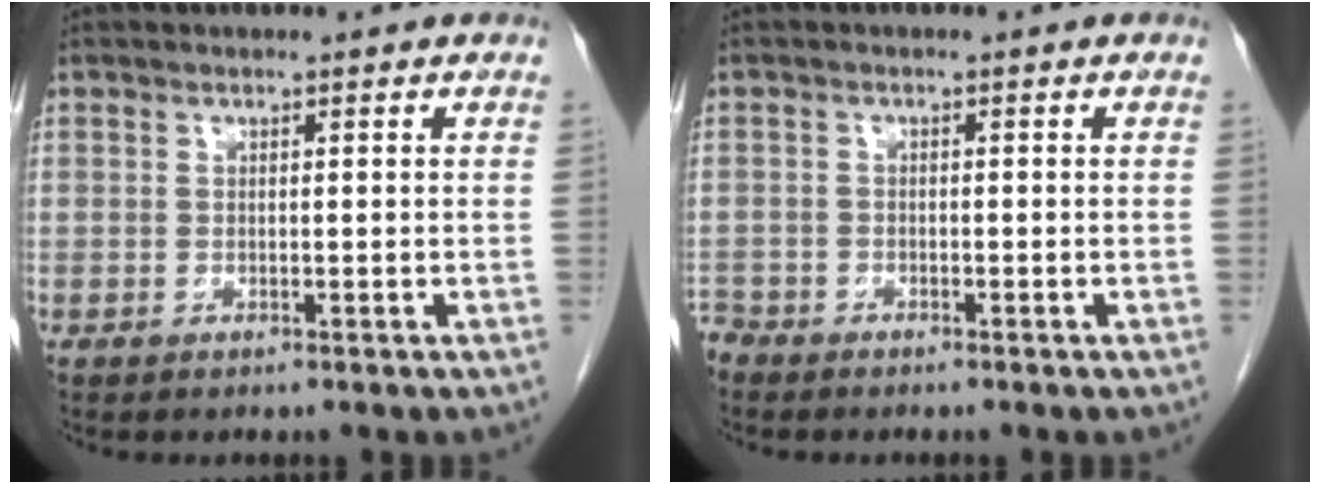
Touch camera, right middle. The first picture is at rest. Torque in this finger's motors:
{"motor_torque": [-0.12, -0.09, 0.01, -0.01]}